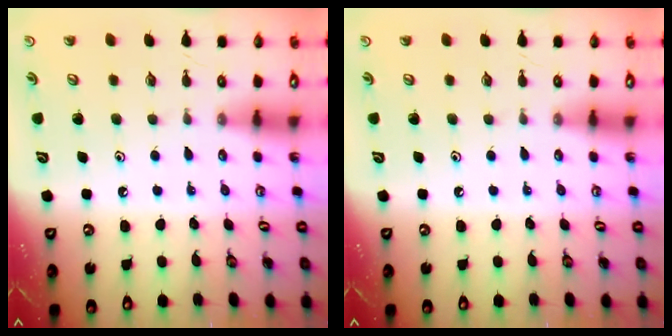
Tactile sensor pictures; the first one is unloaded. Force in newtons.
{"total": 0.0}